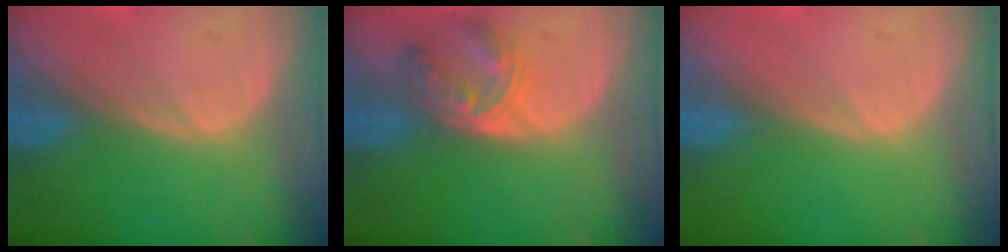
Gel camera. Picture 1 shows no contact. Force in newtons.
{"total": 5.4, "press": 5.1, "slide": 1.8}
{"total": 0.0}